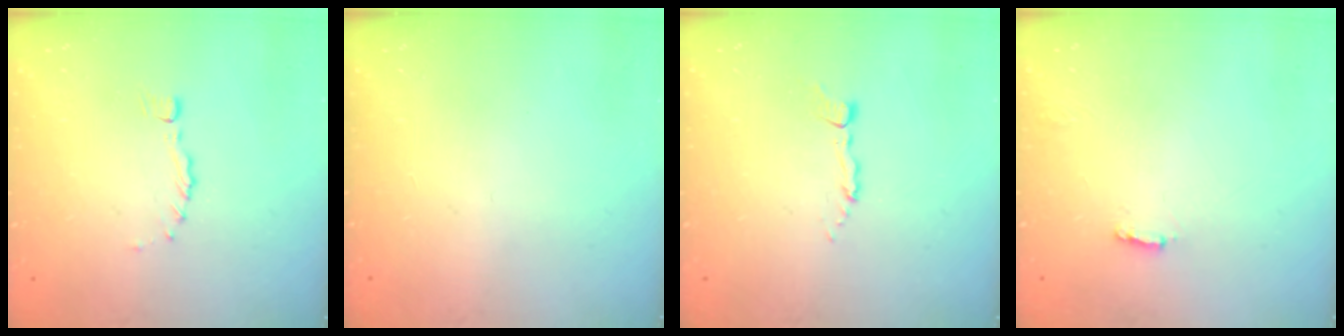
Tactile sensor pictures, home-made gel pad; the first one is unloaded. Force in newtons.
{"total": 0.0}
{"total": 3.3, "press": 3.2, "slide": 0.2}
{"total": 2.2, "press": 2.2, "slide": 0.1}